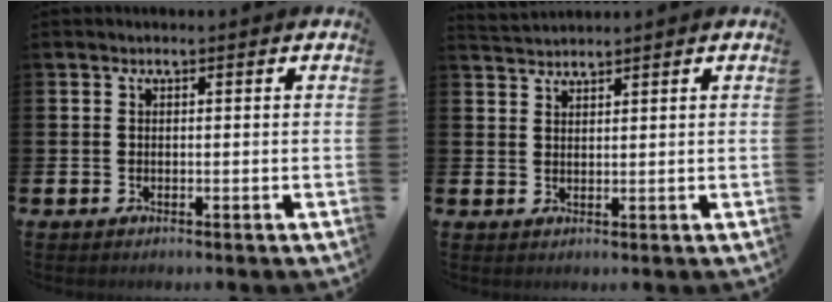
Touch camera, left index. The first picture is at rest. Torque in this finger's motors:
{"motor_torque": [-0.60, -0.51, -0.37, -0.07]}